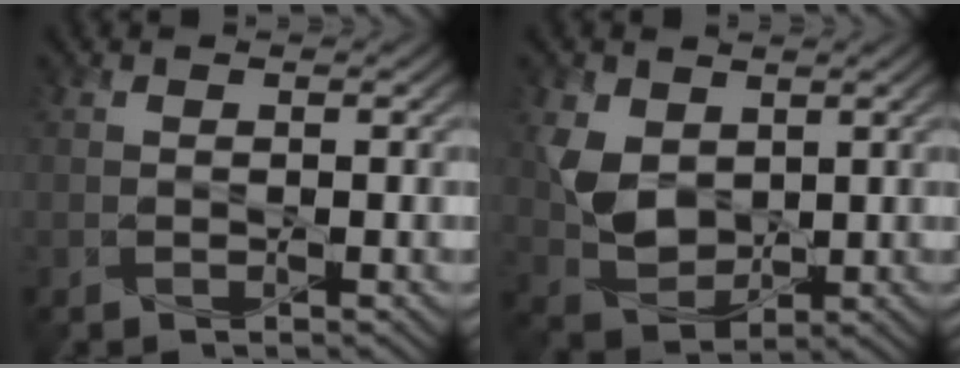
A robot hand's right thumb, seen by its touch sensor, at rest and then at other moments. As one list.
[{"total": 5.9, "force": [1.7, 4.4, 3.6], "torque": [-0.090, -0.006, 0.038]}]